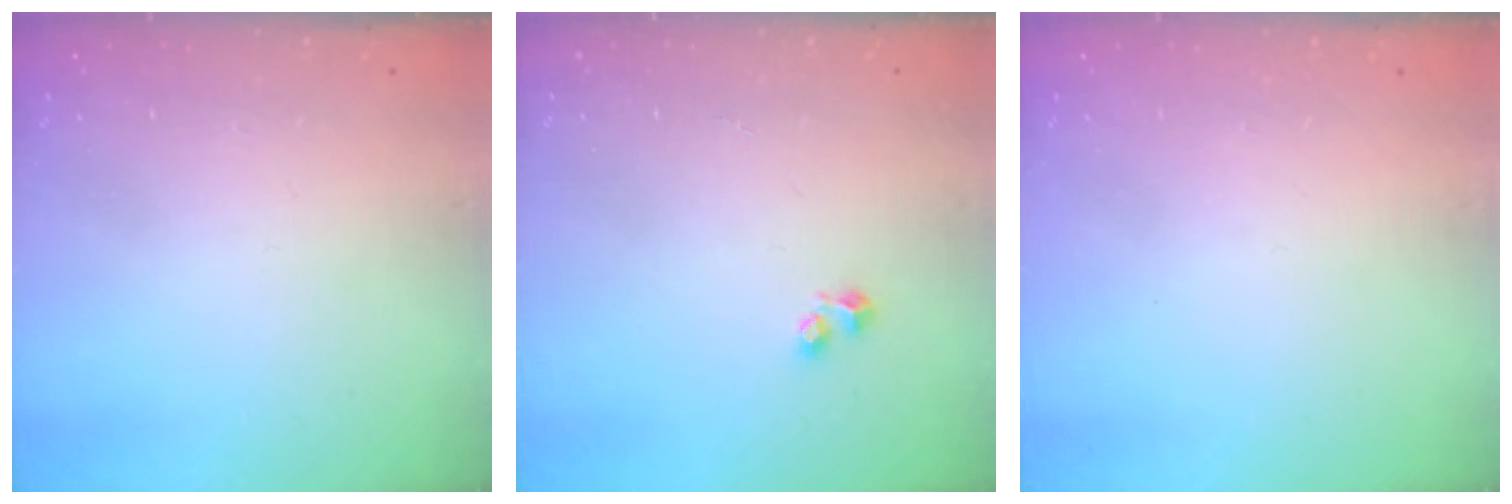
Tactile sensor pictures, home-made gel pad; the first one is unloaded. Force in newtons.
{"total": 1.7, "press": 1.6, "slide": 0.6}
{"total": 0.0}